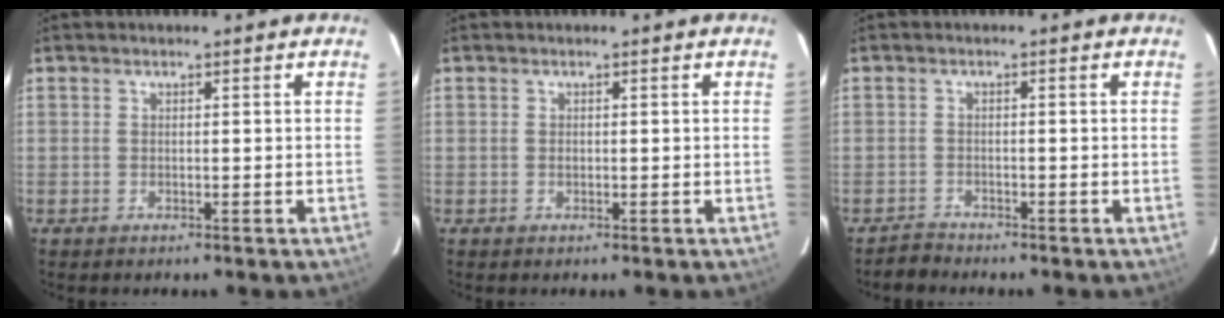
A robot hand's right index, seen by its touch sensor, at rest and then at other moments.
{"total": 0.6, "force": [-0.1, 0.6, 0.2], "torque": [-0.002, -0.001, 0.001]}
{"total": 1.3, "force": [-1.1, 0.6, -0.3], "torque": [0.004, 0.007, -0.018]}